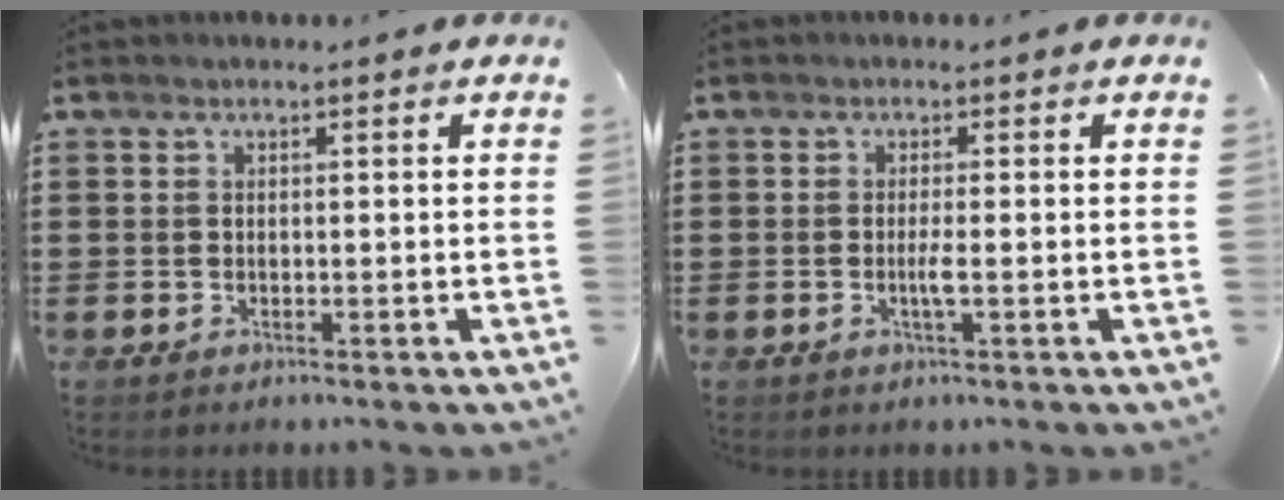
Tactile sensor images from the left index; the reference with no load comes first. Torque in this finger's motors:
{"motor_torque": [0.03, 0.01, 0.07, 0.05]}